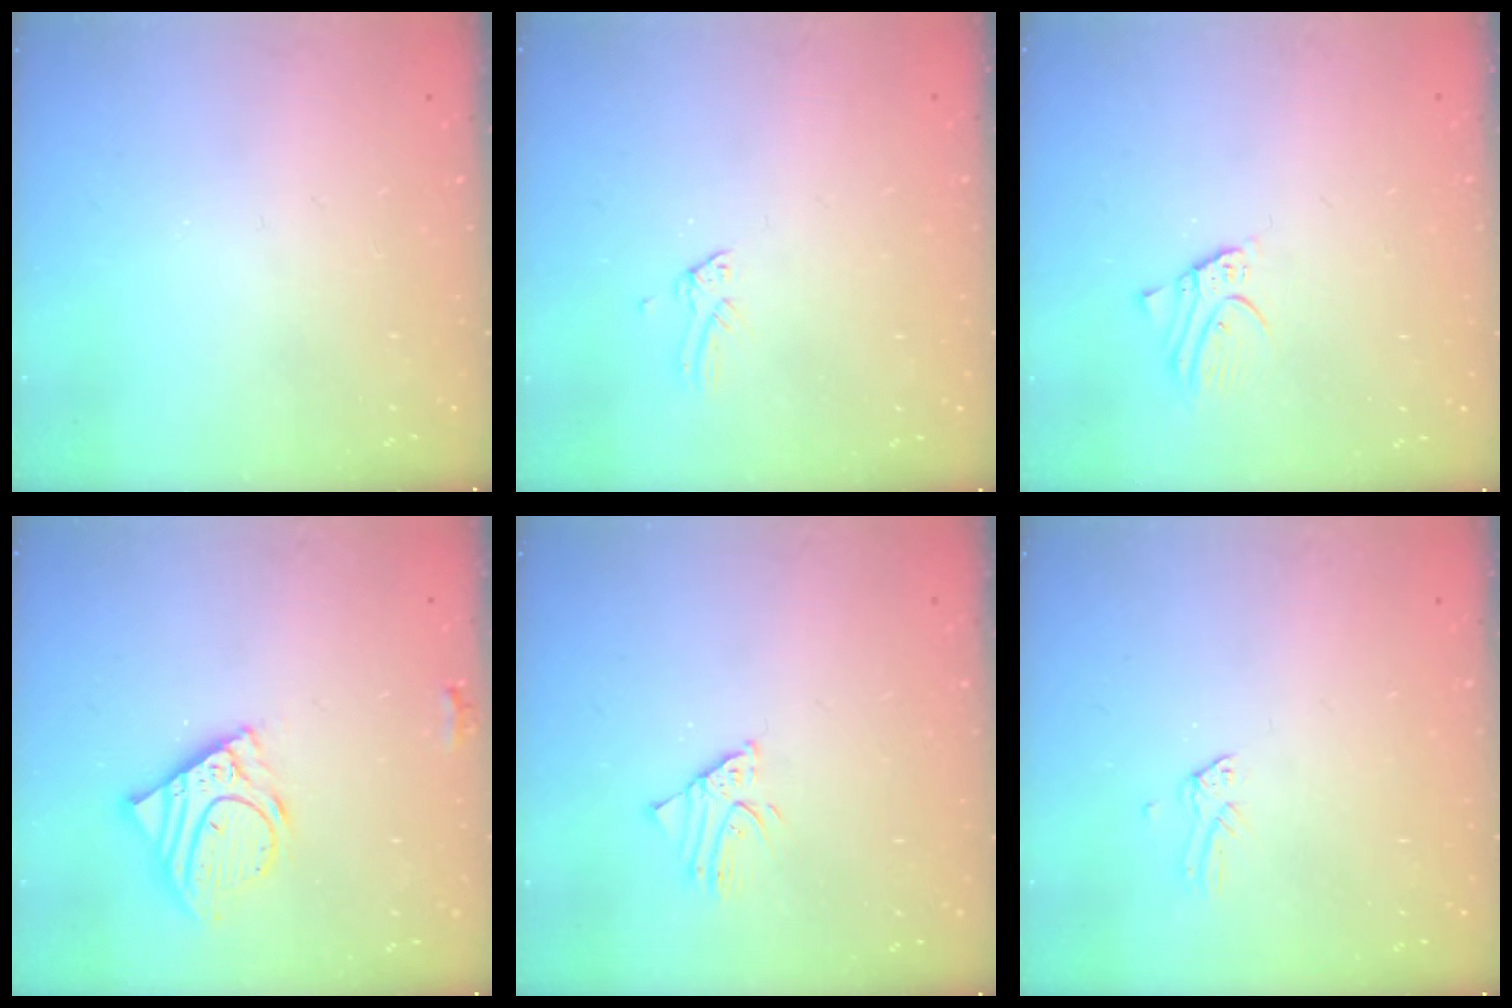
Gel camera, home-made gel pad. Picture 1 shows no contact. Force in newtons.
{"total": 0.0}
{"total": 2.7, "press": 2.7, "slide": 0.2}
{"total": 12.1, "press": 12.0, "slide": 2.1}
{"total": 2.1, "press": 2.1, "slide": 0.1}
{"total": 0.0}